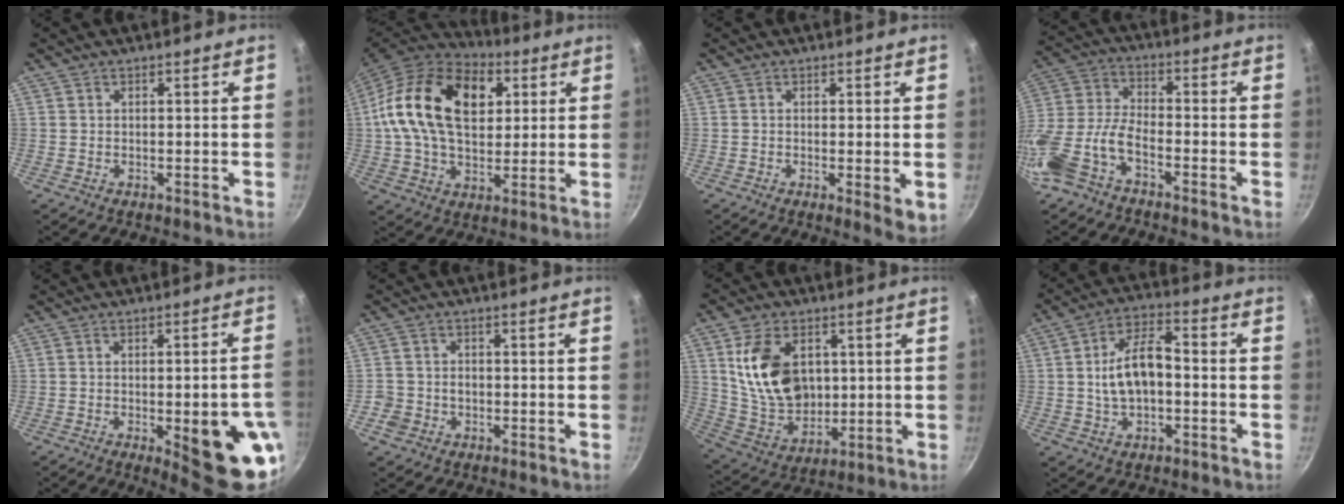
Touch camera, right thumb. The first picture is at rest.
{"total": 23.2, "force": [5.6, 14.8, 16.9], "torque": [-0.279, 0.008, 0.083]}
{"total": 4.1, "force": [-0.4, 0.9, 4.0], "torque": [-0.056, -0.017, -0.006]}
{"total": 13.2, "force": [-6.6, 6.9, 9.2], "torque": [-0.214, 0.033, -0.146]}
{"total": 15.2, "force": [-4.8, 4.4, 13.7], "torque": [-0.144, 0.014, -0.053]}
{"total": 3.7, "force": [-1.4, 3.1, 1.3], "torque": [-0.012, 0.020, -0.024]}
{"total": 16.7, "force": [3.6, 11.7, 11.3], "torque": [-0.177, -0.021, 0.080]}
{"total": 10.6, "force": [-0.9, 5.7, 8.9], "torque": [-0.143, 0.033, -0.020]}